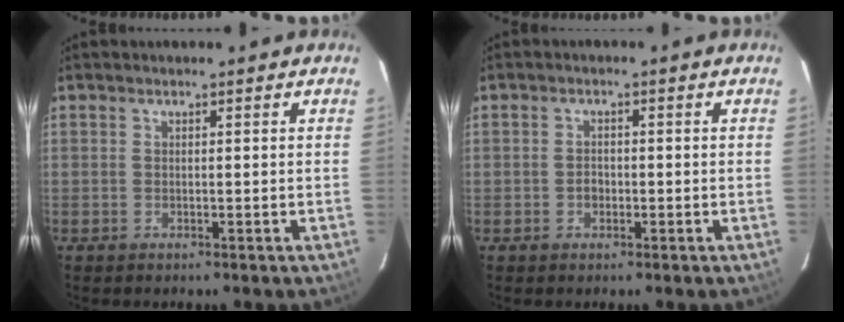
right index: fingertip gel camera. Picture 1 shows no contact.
{"total": 1.6, "force": [-0.6, 1.4, 0.7], "torque": [-0.012, 0.005, -0.009]}